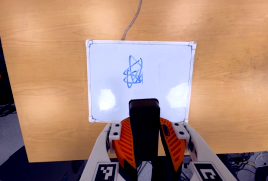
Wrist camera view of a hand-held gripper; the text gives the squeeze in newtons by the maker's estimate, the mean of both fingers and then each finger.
{"total": 7.9, "left": 7.5, "right": 8.2}